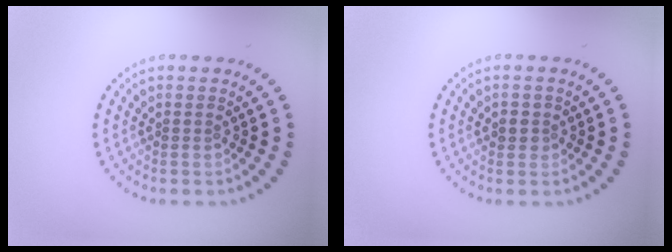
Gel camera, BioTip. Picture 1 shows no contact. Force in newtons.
{"total": 1.3, "press": 1.2, "slide": 0.5}